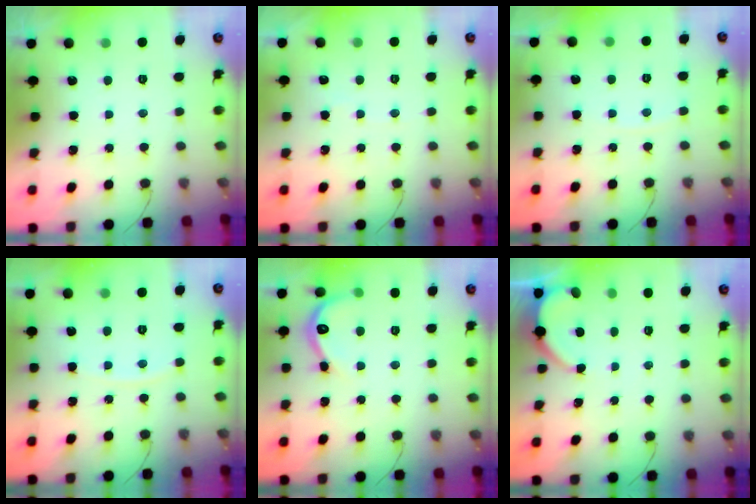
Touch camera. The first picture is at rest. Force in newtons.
{"total": 2.4, "press": 2.3, "slide": 0.3}
{"total": 3.5, "press": 3.4, "slide": 0.5}
{"total": 3.9, "press": 3.9, "slide": 0.4}
{"total": 7.4, "press": 7.4, "slide": 0.4}
{"total": 2.9, "press": 2.8, "slide": 0.4}